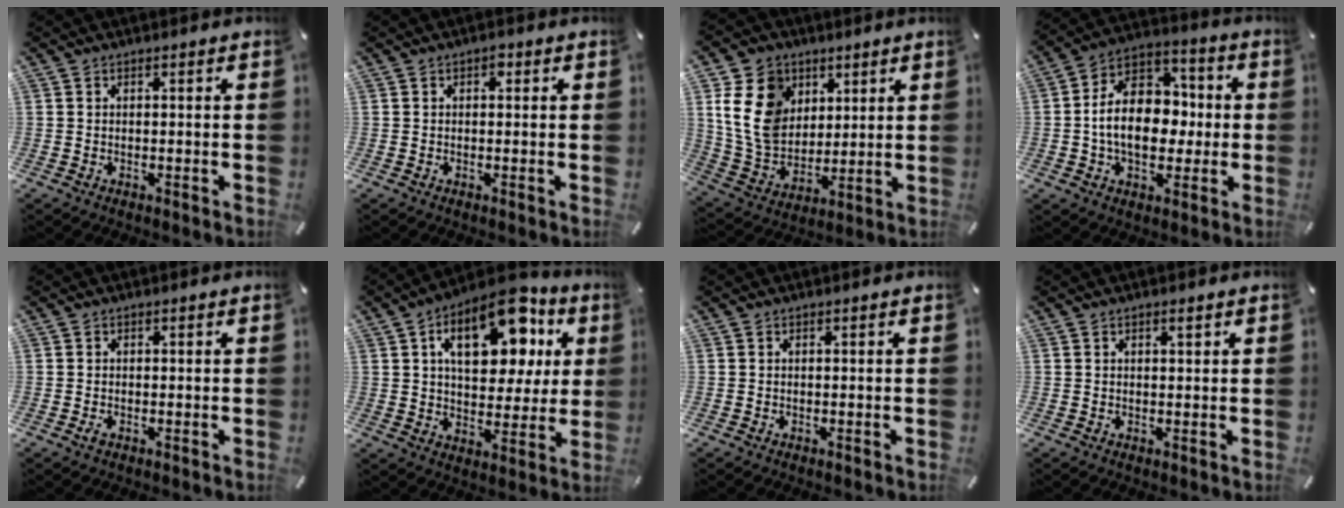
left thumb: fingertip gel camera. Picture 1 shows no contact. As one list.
[{"total": 1.2, "force": [0.3, 0.9, 0.8], "torque": [-0.008, 0.004, 0.002]}, {"total": 14.7, "force": [4.9, 11.9, 7.0], "torque": [-0.156, -0.010, 0.096]}, {"total": 14.8, "force": [-1.5, 11.0, 9.8], "torque": [-0.176, 0.015, -0.027]}, {"total": 0.7, "force": [-0.3, 0.4, 0.5], "torque": [-0.009, -0.002, -0.006]}, {"total": 19.3, "force": [8.6, 10.9, 13.3], "torque": [-0.198, -0.030, 0.144]}, {"total": 0.0}, {"total": 1.0, "force": [0.6, 0.3, 0.7], "torque": [-0.014, 0.001, 0.010]}]